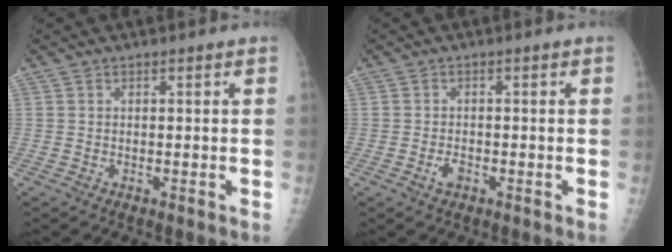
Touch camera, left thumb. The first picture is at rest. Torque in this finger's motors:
{"motor_torque": [-0.06, 0.06, 0.12, -0.12, 0.00]}